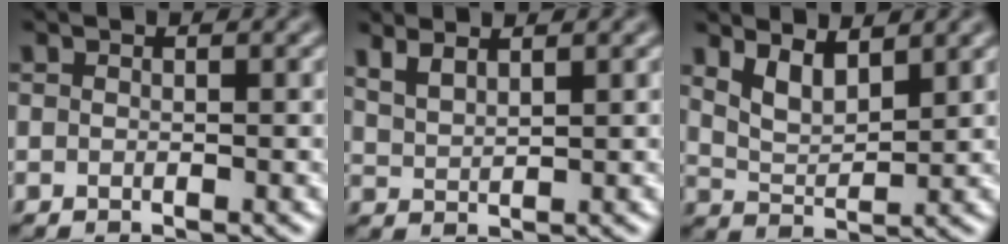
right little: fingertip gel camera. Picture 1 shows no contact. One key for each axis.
{"total": 2.1, "fx": 1.7, "fy": 0.6, "fz": 1.2, "tx": -0.020, "ty": 0.002, "tz": 0.035}
{"total": 3.1, "fx": 2.1, "fy": 1.2, "fz": 2.0, "tx": -0.046, "ty": -0.010, "tz": 0.044}